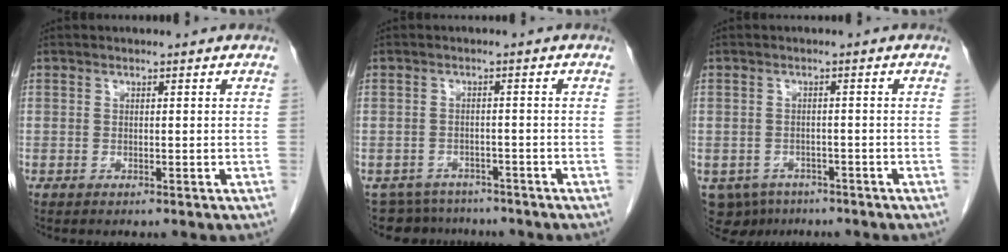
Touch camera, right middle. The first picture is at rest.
{"total": 6.1, "force": [-5.5, 2.7, -0.4], "torque": [0.007, 0.012, -0.072]}
{"total": 6.5, "force": [-4.6, 4.5, 1.1], "torque": [-0.021, -0.002, -0.062]}